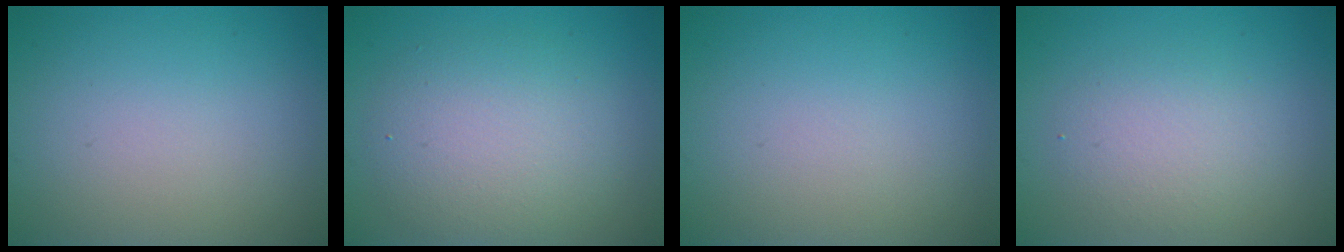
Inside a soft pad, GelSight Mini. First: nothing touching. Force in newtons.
{"total": 5.2, "press": 5.2, "slide": 0.1}
{"total": 0.0}
{"total": 2.8, "press": 2.8, "slide": 0.1}